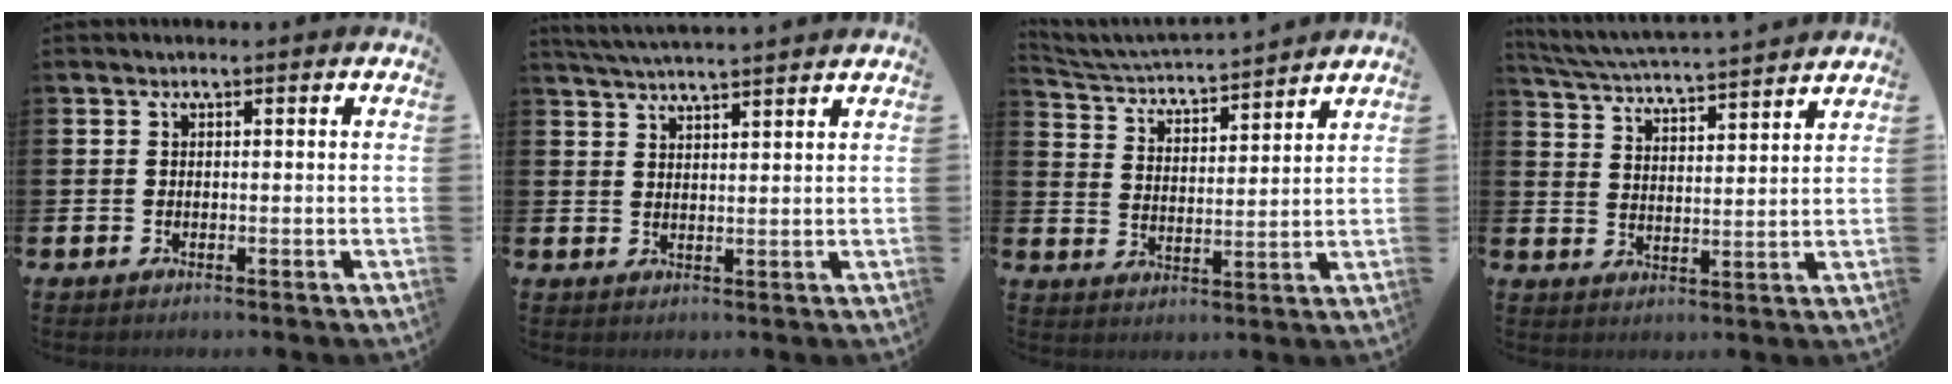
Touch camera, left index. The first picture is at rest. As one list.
[{"total": 3.9, "force": [3.8, -0.5, 0.4], "torque": [-0.015, -0.017, 0.070]}, {"total": 3.9, "force": [3.9, 0.2, 0.4], "torque": [-0.034, -0.039, 0.060]}, {"total": 5.2, "force": [5.1, -0.3, 1.0], "torque": [-0.044, -0.041, 0.085]}]